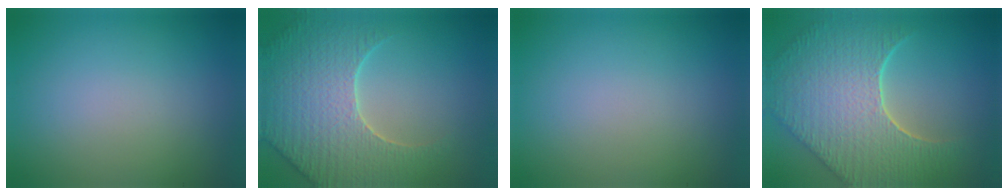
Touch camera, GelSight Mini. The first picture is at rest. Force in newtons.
{"total": 5.9, "press": 5.6, "slide": 1.7}
{"total": 0.0}
{"total": 9.5, "press": 6.8, "slide": 6.7}